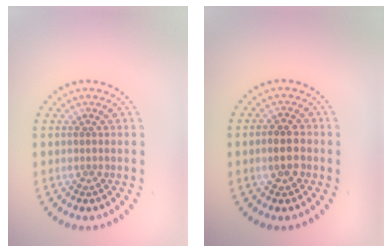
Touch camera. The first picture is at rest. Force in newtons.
{"total": 2.5, "press": 2.5, "slide": 0.2}